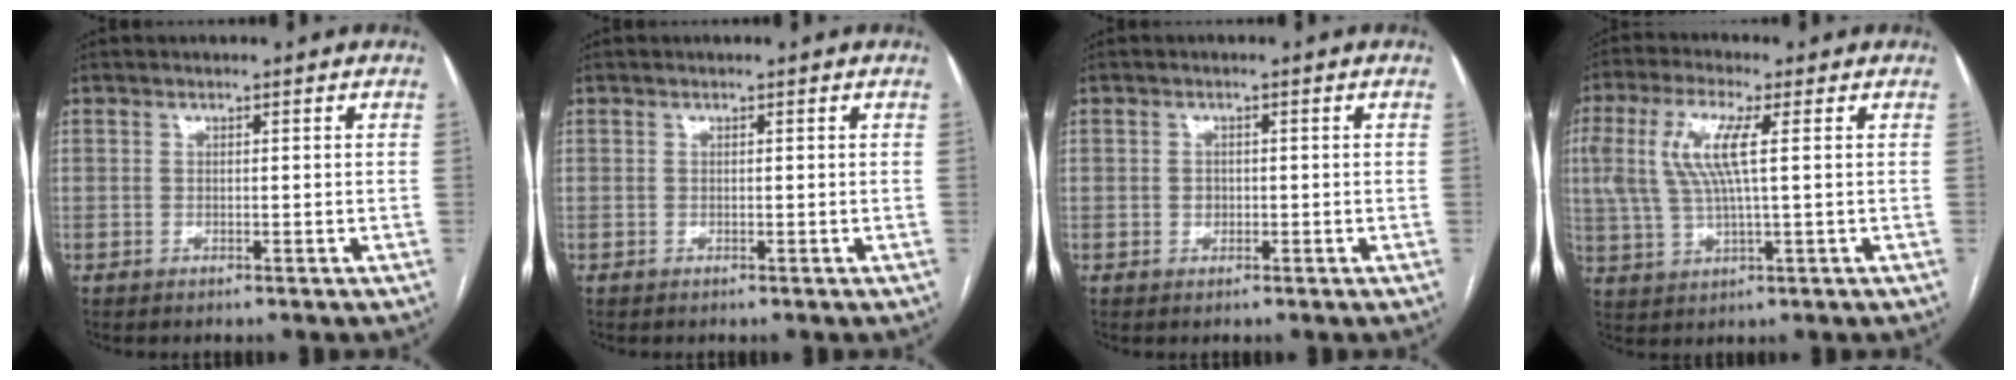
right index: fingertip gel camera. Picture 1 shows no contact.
{"total": 0.0}
{"total": 1.2, "force": [-0.2, 1.1, 0.5], "torque": [-0.008, 0.003, -0.002]}
{"total": 9.2, "force": [2.0, 1.8, 8.8], "torque": [-0.204, 0.013, 0.042]}